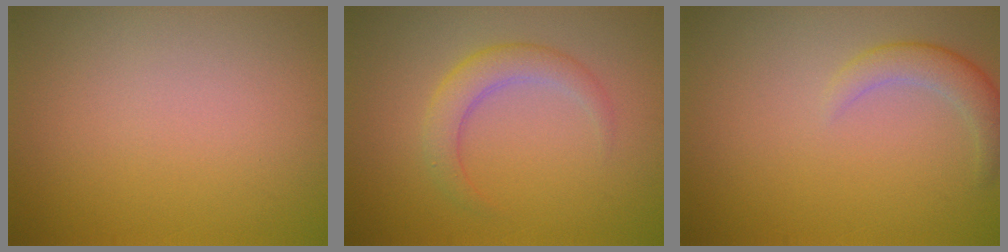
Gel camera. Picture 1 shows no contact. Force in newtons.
{"total": 2.8, "press": 2.8, "slide": 0.1}
{"total": 2.5, "press": 2.5, "slide": 0.3}